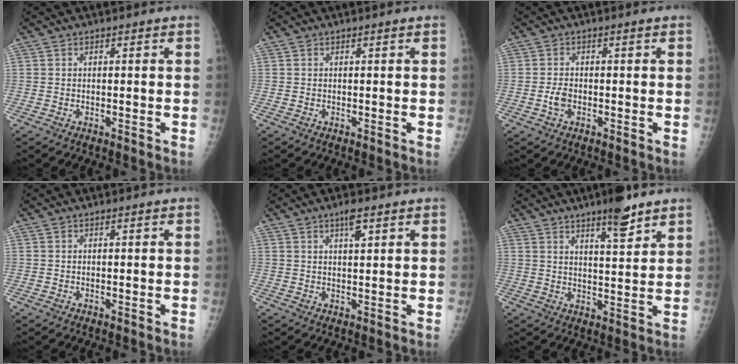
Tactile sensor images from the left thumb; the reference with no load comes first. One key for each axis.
{"total": 0.0}
{"total": 2.3, "fx": -0.8, "fy": 1.4, "fz": 1.7, "tx": -0.032, "ty": 0.009, "tz": -0.017}
{"total": 0.0}
{"total": 3.0, "fx": 1.7, "fy": 0.7, "fz": 2.3, "tx": -0.036, "ty": -0.004, "tz": 0.028}
{"total": 7.8, "fx": 5.5, "fy": 1.5, "fz": 5.3, "tx": -0.070, "ty": -0.033, "tz": 0.084}